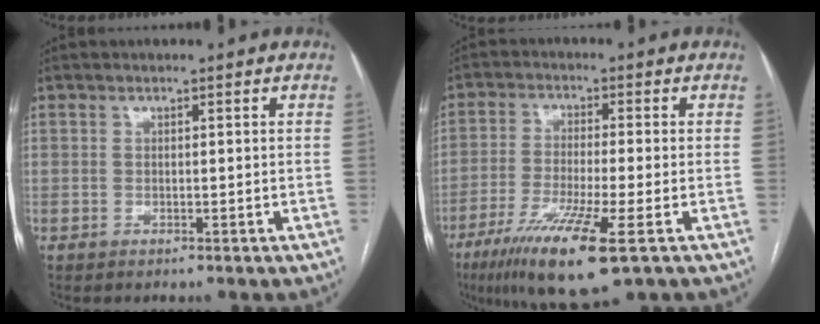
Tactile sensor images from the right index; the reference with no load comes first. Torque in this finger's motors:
{"motor_torque": [0.80, -0.61, 0.79, 0.21]}